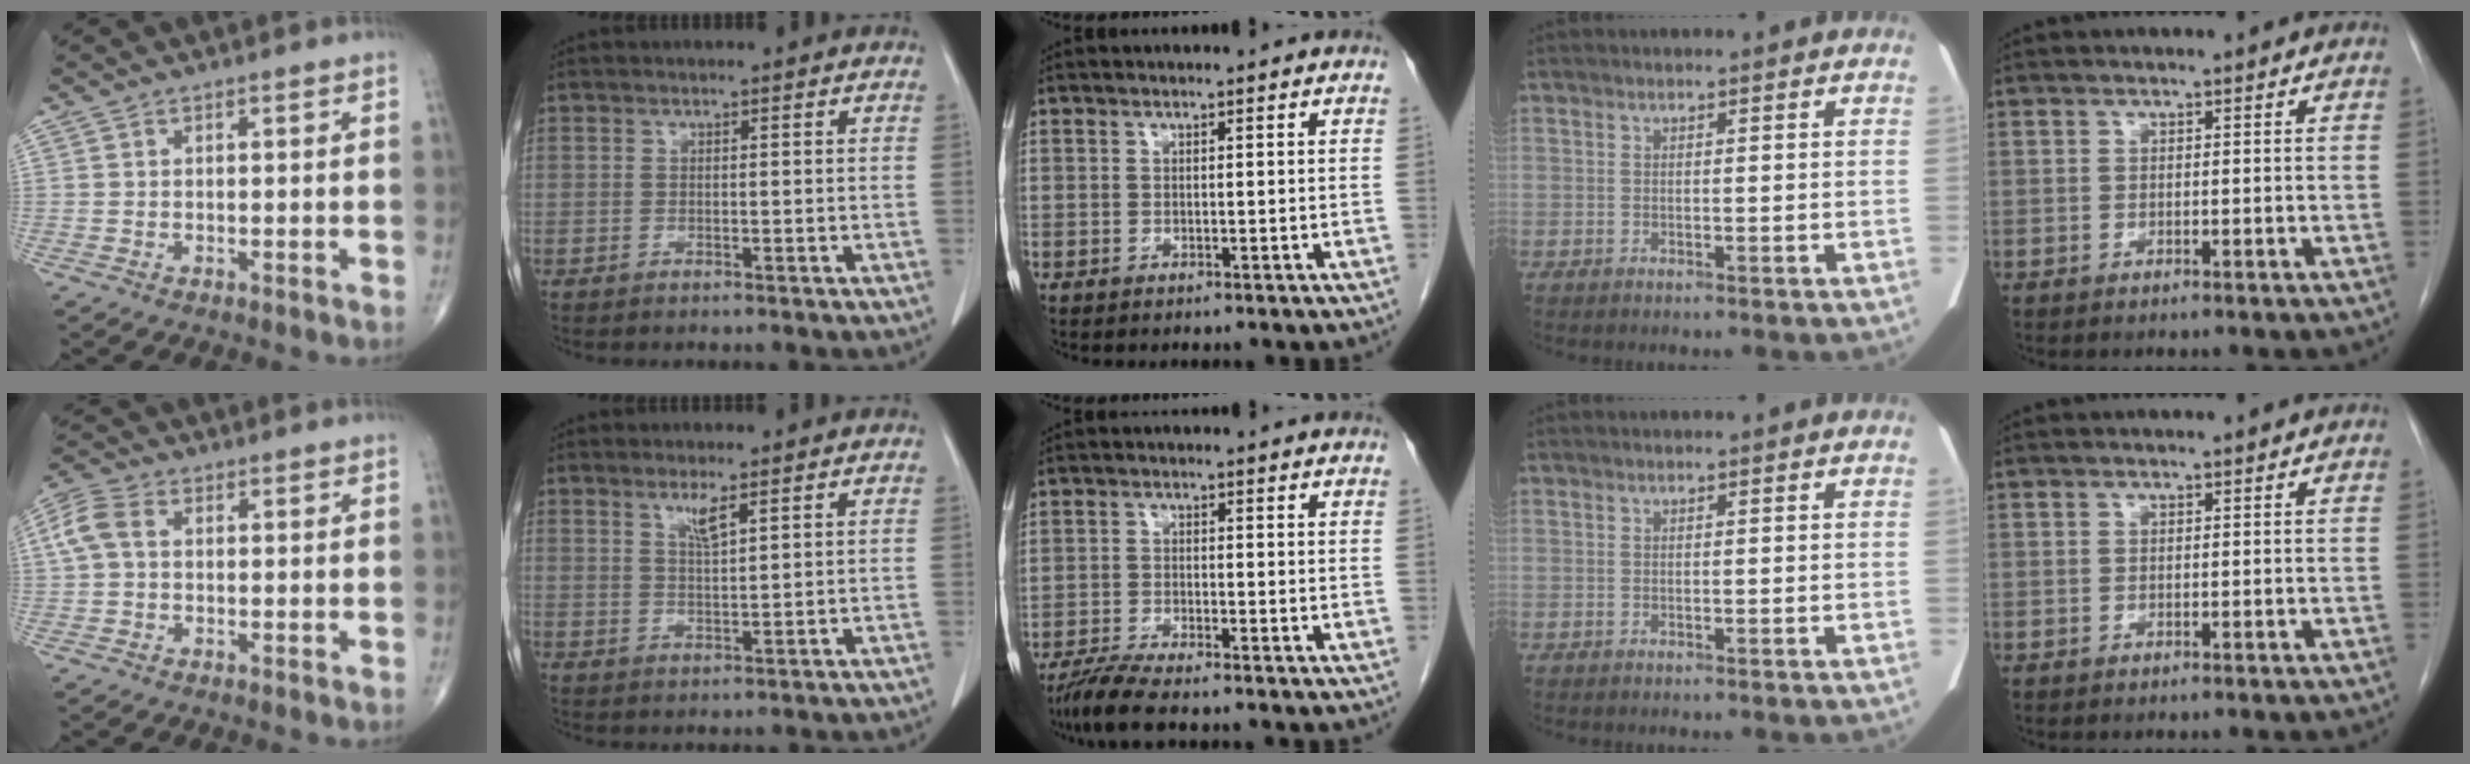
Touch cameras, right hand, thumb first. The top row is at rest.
{"thumb": {"total": 5.6, "force": [0.6, 3.8, 4.0], "torque": [-0.098, 0.020, 0.006]}, "index": {"total": 2.8, "force": [1.7, 0.1, 2.2], "torque": [-0.046, -0.004, 0.035]}, "middle": {"total": 5.1, "force": [-4.3, -0.2, 2.7], "torque": [-0.057, -0.019, -0.082]}}